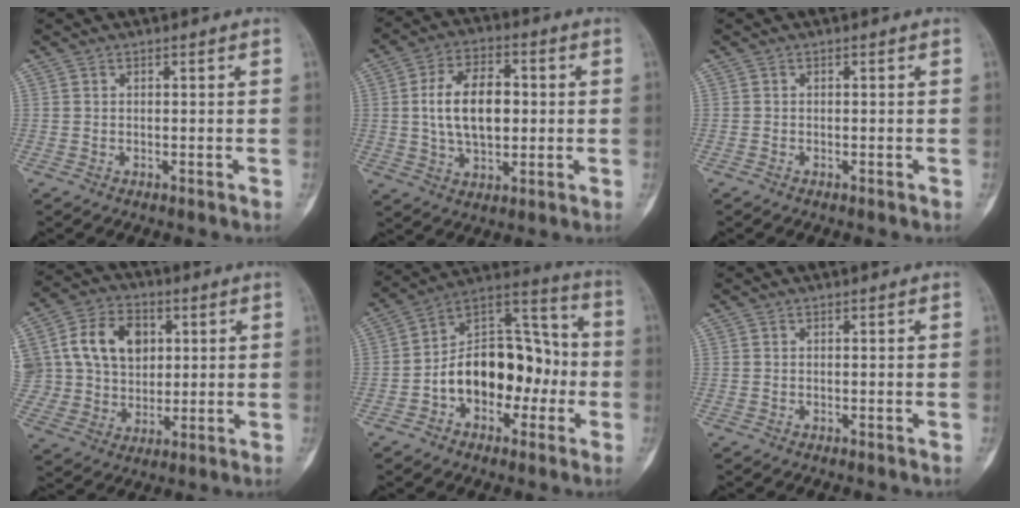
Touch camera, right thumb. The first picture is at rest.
{"total": 12.7, "force": [0.8, 7.5, 10.2], "torque": [-0.161, 0.010, 0.015]}
{"total": 0.0}
{"total": 18.2, "force": [4.8, 14.2, 10.2], "torque": [-0.180, 0.016, 0.098]}
{"total": 18.3, "force": [-3.6, 11.7, 13.6], "torque": [-0.176, 0.060, -0.060]}
{"total": 0.0}